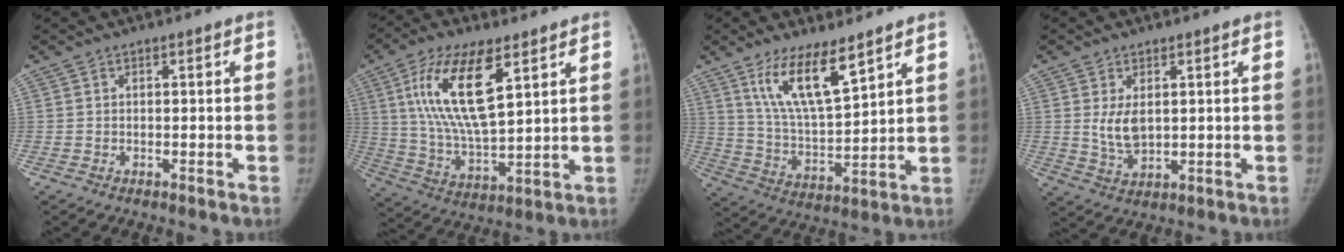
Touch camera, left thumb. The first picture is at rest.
{"total": 17.4, "force": [7.1, 6.5, 14.4], "torque": [-0.268, -0.027, 0.136]}
{"total": 12.6, "force": [7.9, 3.6, 9.1], "torque": [-0.150, -0.050, 0.161]}
{"total": 5.2, "force": [1.0, 3.0, 4.1], "torque": [-0.068, -0.013, 0.028]}